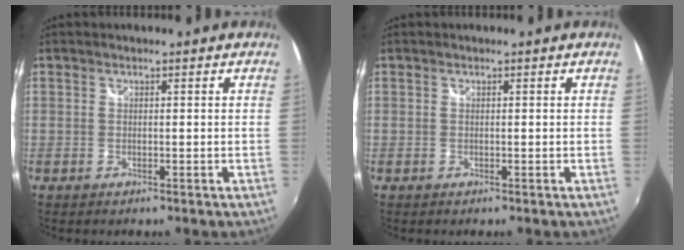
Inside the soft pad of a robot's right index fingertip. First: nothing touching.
{"total": 0.0}